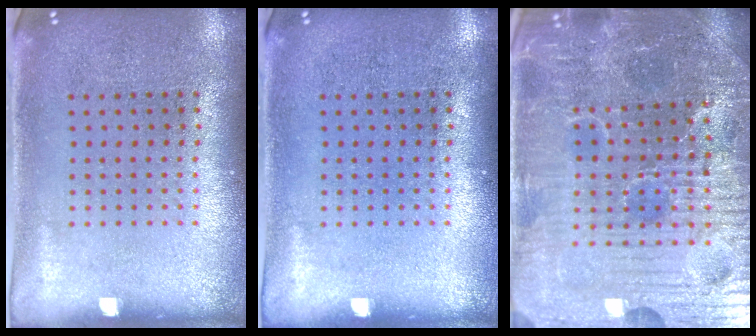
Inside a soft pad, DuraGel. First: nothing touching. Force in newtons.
{"total": 0.0}
{"total": 5.8, "press": 5.5, "slide": 1.8}